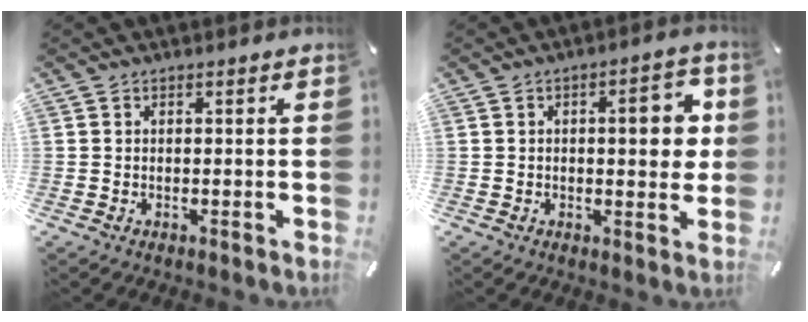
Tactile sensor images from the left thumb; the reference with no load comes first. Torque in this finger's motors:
{"motor_torque": [1.41, 1.35, 0.59, -0.34, 0.05]}